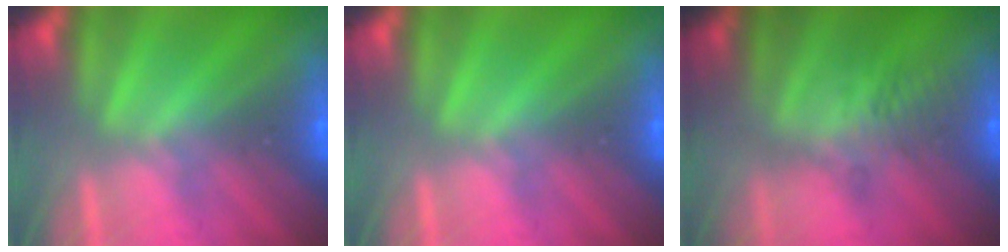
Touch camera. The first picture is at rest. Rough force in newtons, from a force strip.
{"total": 0.0}
{"total": 2.6}